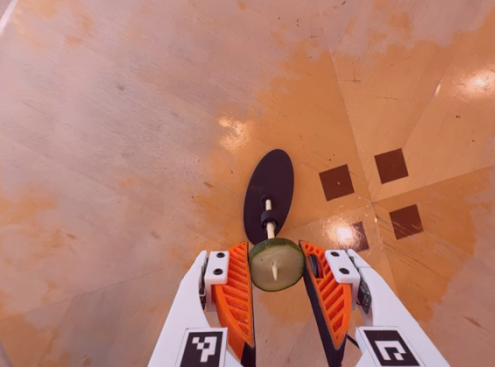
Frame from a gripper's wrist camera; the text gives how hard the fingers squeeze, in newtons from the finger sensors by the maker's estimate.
{"total": 8.2, "left": 7.9, "right": 8.6}